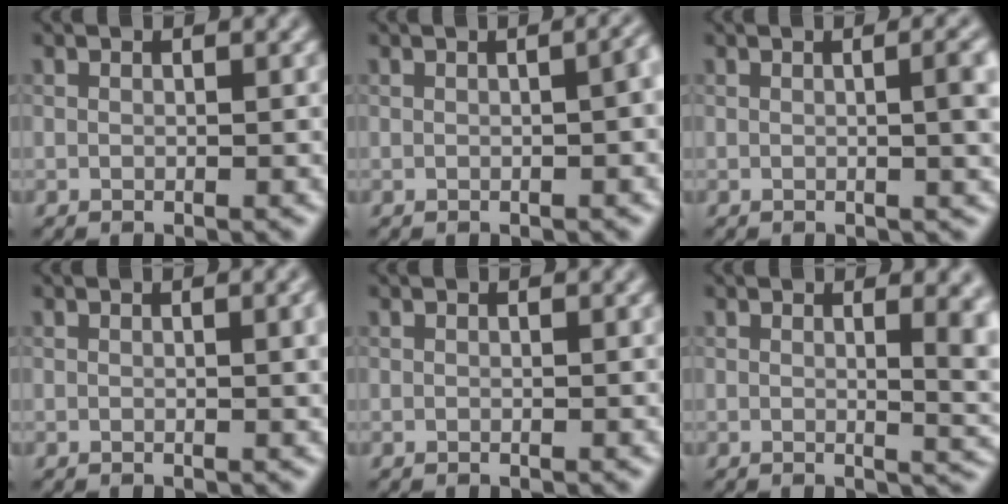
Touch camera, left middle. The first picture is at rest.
{"total": 3.6, "force": [0.1, 1.8, 3.2], "torque": [-0.013, 0.011, 0.003]}
{"total": 4.1, "force": [0.2, 1.3, 3.8], "torque": [-0.041, 0.010, 0.000]}
{"total": 2.2, "force": [0.4, 0.6, 2.1], "torque": [-0.022, 0.004, 0.003]}
{"total": 0.0}
{"total": 5.5, "force": [1.2, 2.4, 4.8], "torque": [-0.027, -0.004, 0.018]}